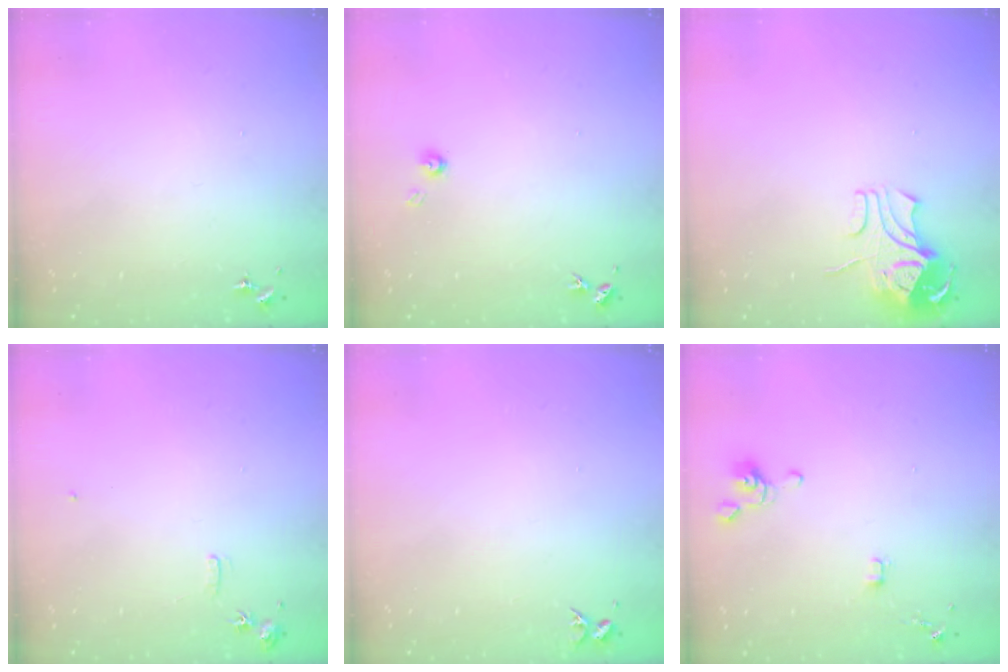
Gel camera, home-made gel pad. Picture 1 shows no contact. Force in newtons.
{"total": 3.5, "press": 3.5, "slide": 0.4}
{"total": 9.0, "press": 8.9, "slide": 1.0}
{"total": 6.2, "press": 6.2, "slide": 0.8}
{"total": 3.3, "press": 3.3, "slide": 0.4}
{"total": 4.1, "press": 4.0, "slide": 0.7}